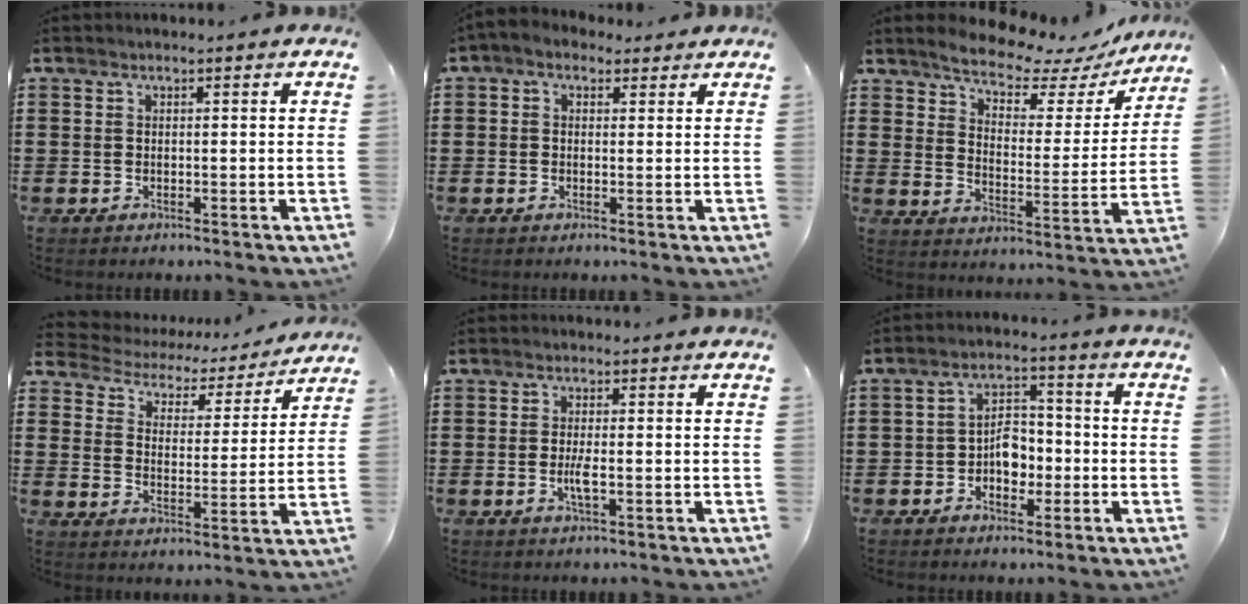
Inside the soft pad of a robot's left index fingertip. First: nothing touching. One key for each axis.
{"total": 1.6, "fx": 0.5, "fy": 1.3, "fz": 0.8, "tx": -0.020, "ty": 0.008, "tz": 0.009}
{"total": 6.7, "fx": 6.2, "fy": 1.4, "fz": 2.0, "tx": -0.063, "ty": -0.045, "tz": 0.104}
{"total": 3.3, "fx": 3.2, "fy": 1.0, "fz": -0.1, "tx": -0.026, "ty": -0.026, "tz": 0.045}
{"total": 2.6, "fx": -0.7, "fy": 0.4, "fz": 2.5, "tx": -0.052, "ty": -0.004, "tz": -0.014}
{"total": 5.0, "fx": -1.6, "fy": 3.4, "fz": 3.3, "tx": -0.056, "ty": 0.007, "tz": -0.034}